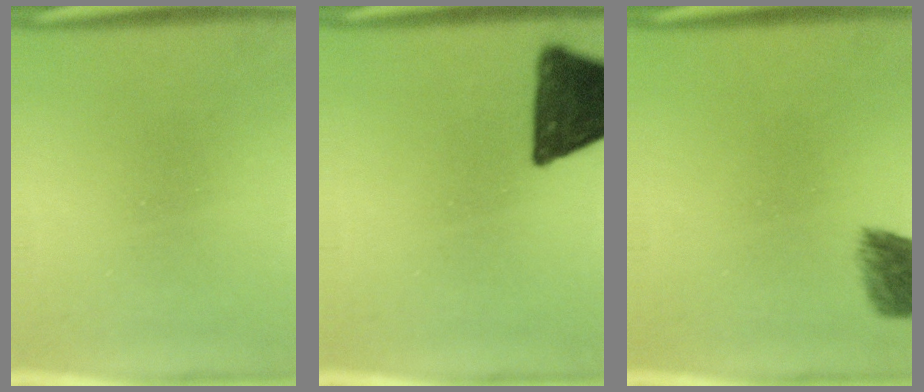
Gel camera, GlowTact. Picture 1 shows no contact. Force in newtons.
{"total": 15.0}
{"total": 5.2}